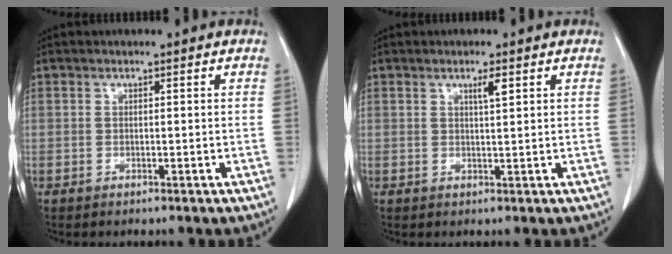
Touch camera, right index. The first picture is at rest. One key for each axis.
{"total": 1.8, "fx": 0.9, "fy": 0.0, "fz": 1.6, "tx": -0.031, "ty": -0.001, "tz": 0.015}